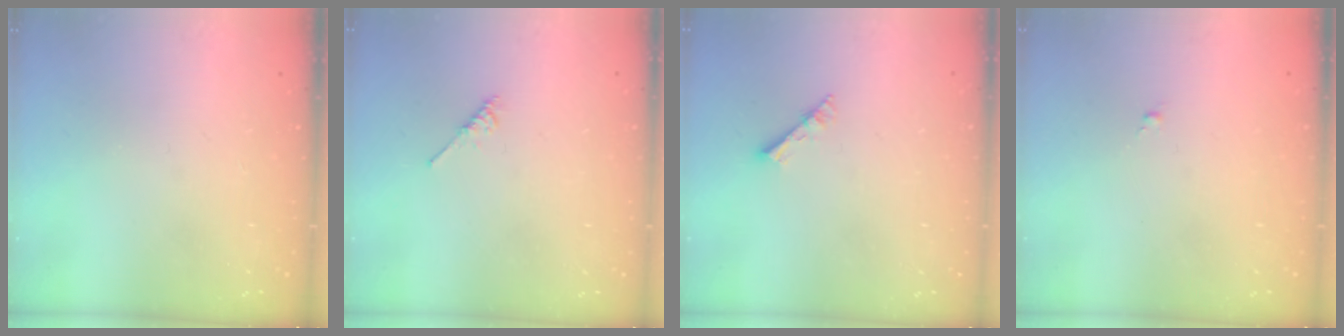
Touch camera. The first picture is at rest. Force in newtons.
{"total": 2.1, "press": 2.1, "slide": 0.4}
{"total": 3.0, "press": 3.0, "slide": 0.3}
{"total": 0.0}